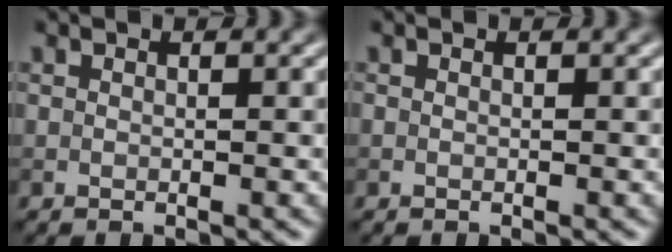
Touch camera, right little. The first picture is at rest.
{"total": 0.0}